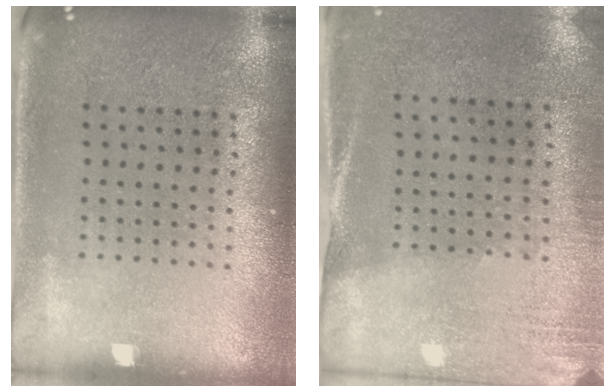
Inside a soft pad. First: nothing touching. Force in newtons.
{"total": 2.6, "press": 2.3, "slide": 1.3}